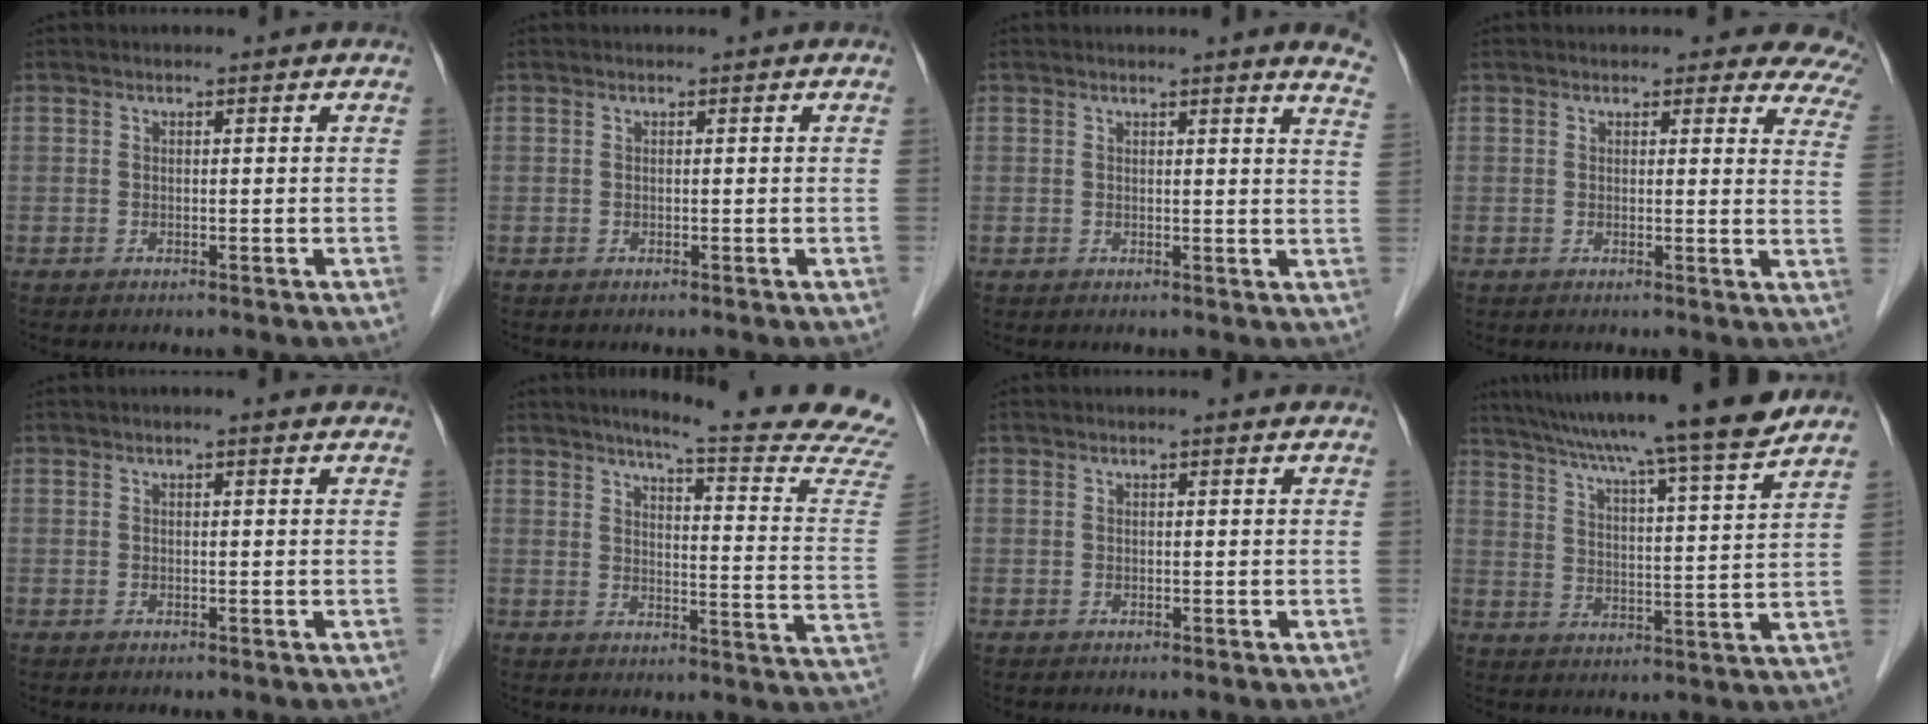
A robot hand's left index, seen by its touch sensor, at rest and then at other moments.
{"total": 0.0}
{"total": 6.9, "force": [6.1, 0.0, 3.1], "torque": [-0.023, -0.028, 0.036]}
{"total": 10.6, "force": [9.6, 3.3, 2.9], "torque": [0.017, -0.026, 0.066]}
{"total": 1.4, "force": [1.0, 0.1, 0.9], "torque": [-0.016, 0.014, 0.014]}
{"total": 19.4, "force": [17.5, -1.2, 8.3], "torque": [-0.111, -0.110, 0.194]}
{"total": 0.8, "force": [0.6, 0.0, 0.5], "torque": [-0.011, 0.008, 0.011]}
{"total": 20.7, "force": [17.7, -0.9, 10.6], "torque": [-0.175, -0.009, 0.256]}